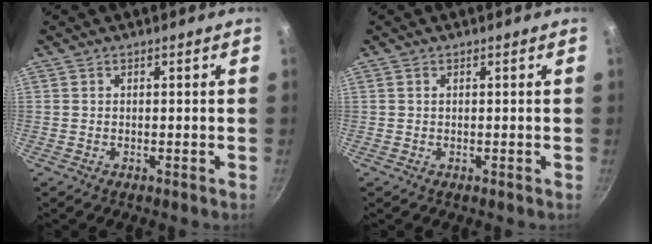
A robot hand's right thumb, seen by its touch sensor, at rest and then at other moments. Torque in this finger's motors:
{"motor_torque": [0.18, 0.01, 0.58, 0.17, -0.02]}